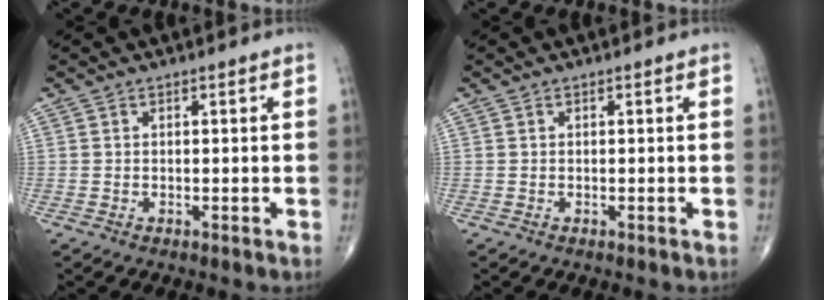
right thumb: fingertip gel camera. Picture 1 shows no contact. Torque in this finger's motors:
{"motor_torque": [0.00, 0.00, -0.02, 0.02, 0.00]}